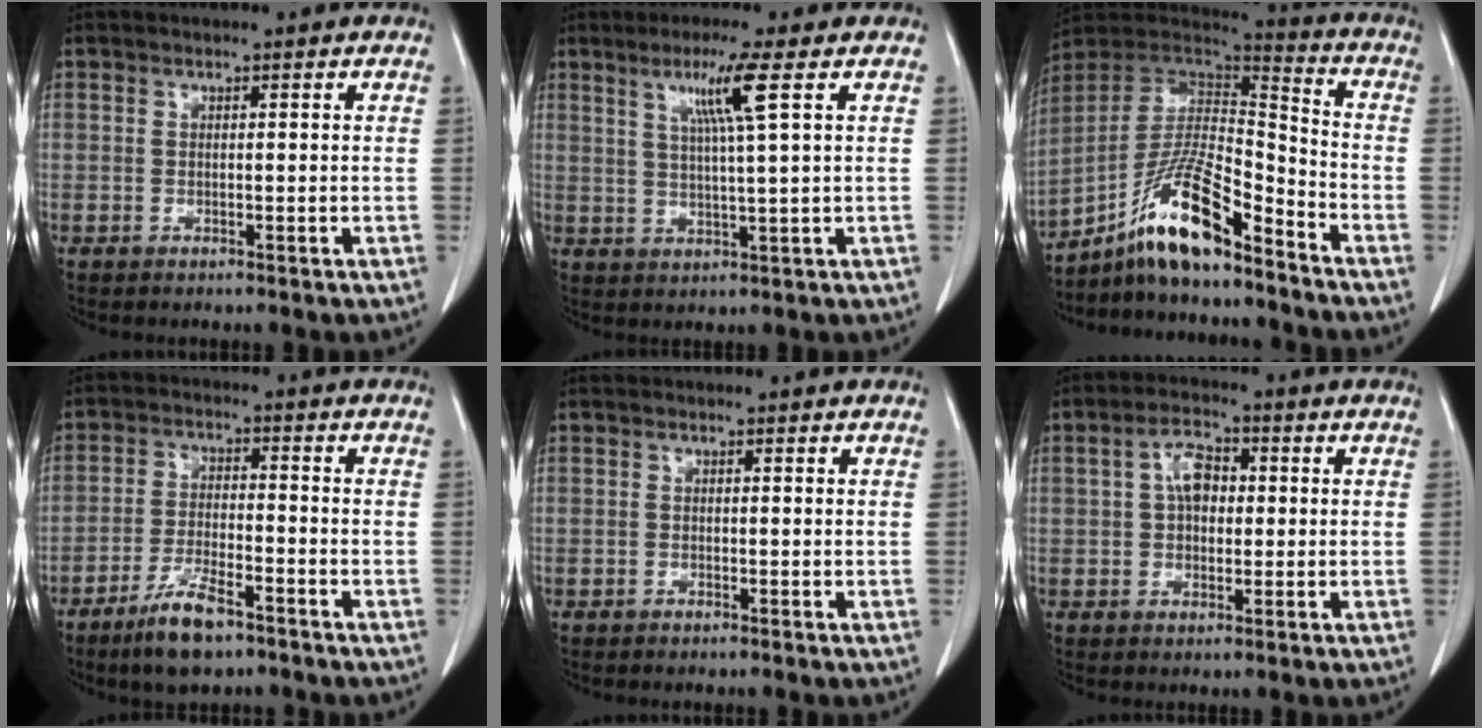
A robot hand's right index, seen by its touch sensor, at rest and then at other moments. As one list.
[{"total": 6.4, "force": [2.7, -1.3, 5.6], "torque": [-0.109, -0.005, 0.053]}, {"total": 14.4, "force": [-10.2, 2.2, 9.9], "torque": [-0.184, 0.016, -0.183]}, {"total": 7.5, "force": [-5.2, 1.6, 5.1], "torque": [-0.105, -0.010, -0.094]}, {"total": 0.0}, {"total": 5.5, "force": [0.8, 3.6, 4.2], "torque": [-0.077, 0.016, 0.013]}]